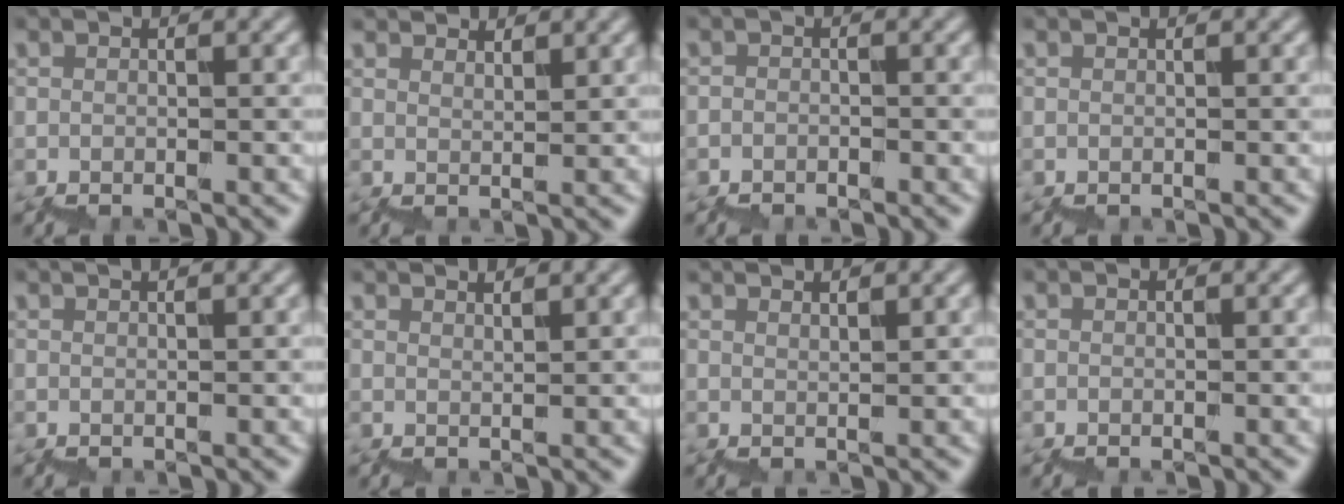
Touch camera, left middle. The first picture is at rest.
{"total": 2.3, "force": [2.1, 0.7, 0.8], "torque": [-0.003, 0.005, 0.034]}
{"total": 0.8, "force": [-0.7, 0.1, -0.4], "torque": [-0.001, 0.005, -0.009]}
{"total": 0.0}
{"total": 0.6, "force": [0.5, 0.0, 0.3], "torque": [0.004, 0.001, 0.009]}
{"total": 1.7, "force": [1.6, 0.4, 0.7], "torque": [0.005, 0.000, 0.028]}
{"total": 1.6, "force": [1.5, 0.3, 0.6], "torque": [0.004, -0.001, 0.026]}
{"total": 0.0}